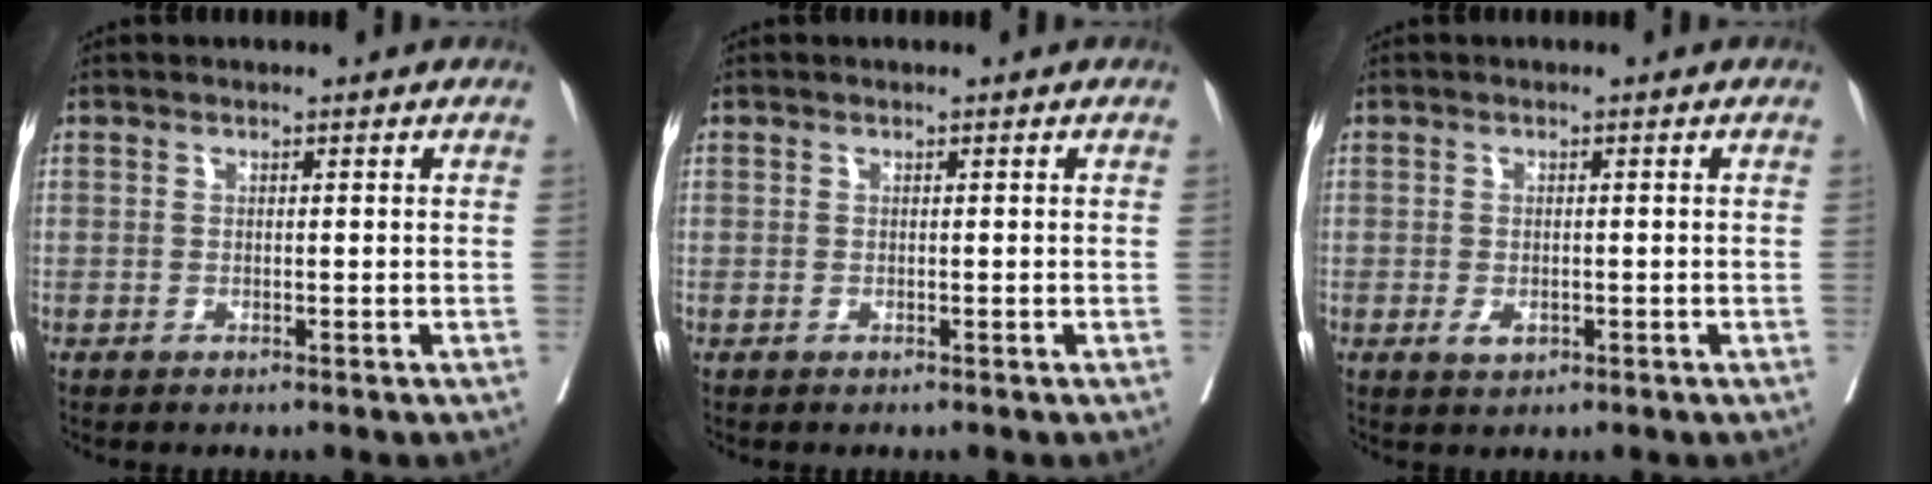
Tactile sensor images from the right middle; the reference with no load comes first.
{"total": 0.0}
{"total": 1.8, "force": [-0.6, 1.1, 1.3], "torque": [-0.021, -0.001, -0.005]}